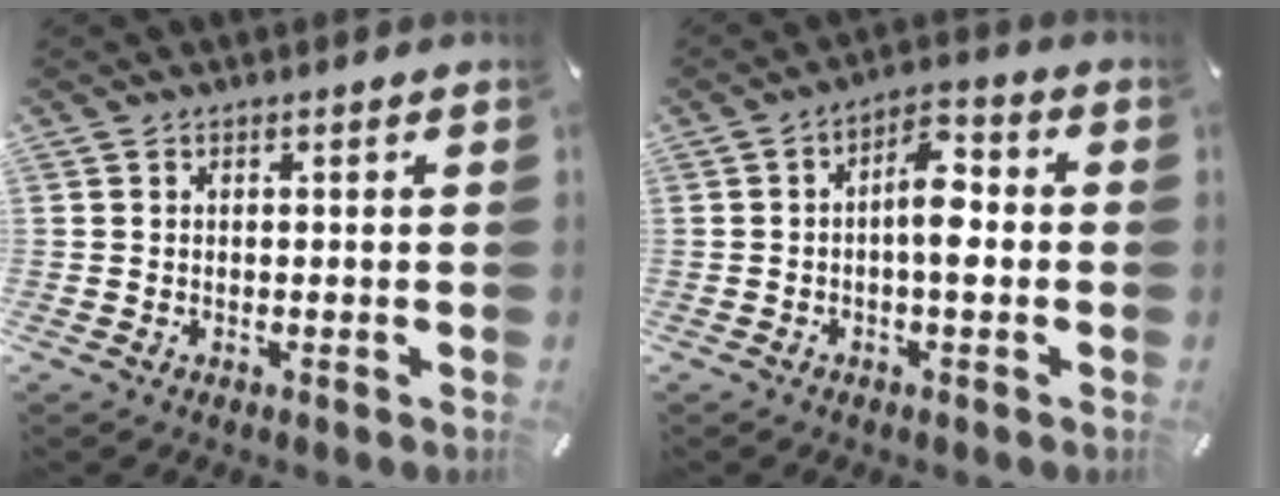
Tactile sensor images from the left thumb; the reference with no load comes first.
{"total": 8.2, "force": [-0.8, 3.7, 7.2], "torque": [-0.101, 0.011, -0.015]}